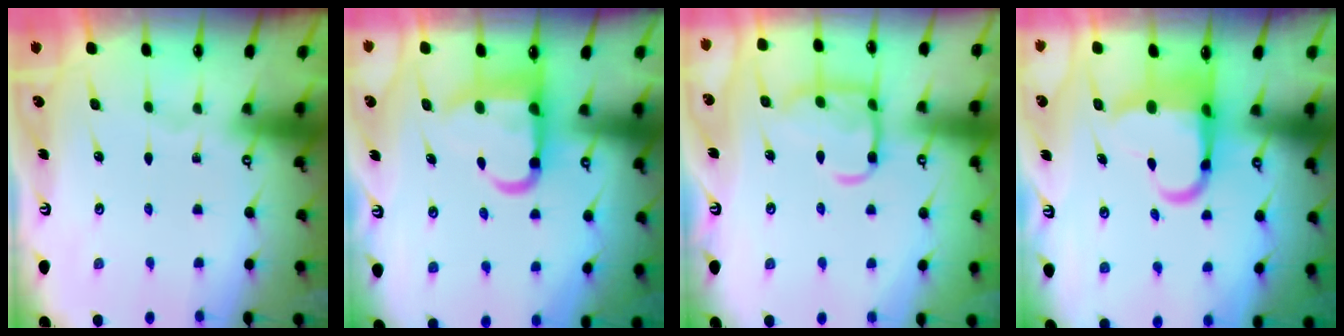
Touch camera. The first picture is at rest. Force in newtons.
{"total": 10.7, "press": 10.6, "slide": 1.5}
{"total": 12.9, "press": 12.8, "slide": 1.1}
{"total": 8.2, "press": 7.9, "slide": 2.0}